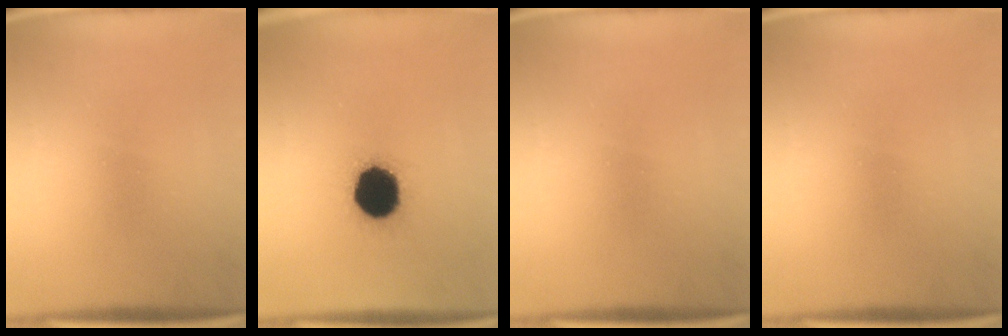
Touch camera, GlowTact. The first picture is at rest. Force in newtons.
{"total": 16.1}
{"total": 0.0}
{"total": 0.0}